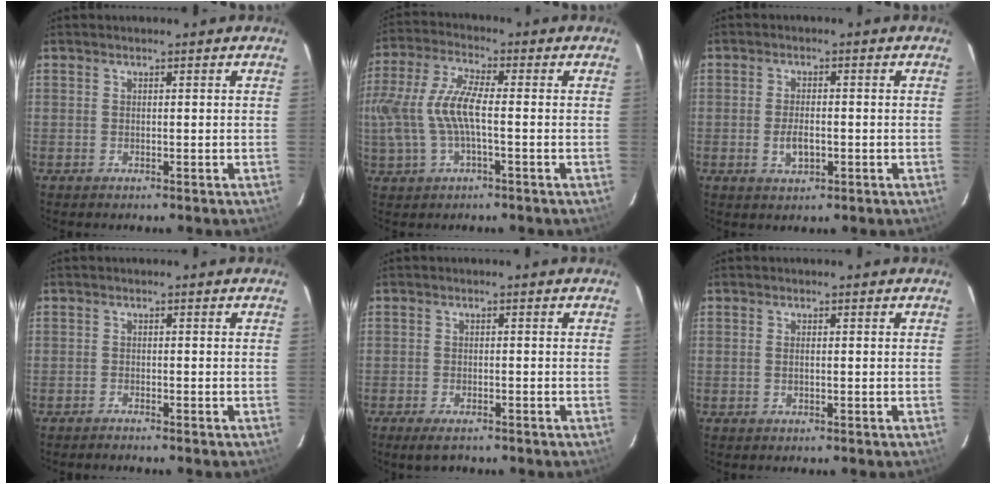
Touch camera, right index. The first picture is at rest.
{"total": 11.2, "force": [-1.2, 3.7, 10.5], "torque": [-0.224, 0.004, -0.020]}
{"total": 4.0, "force": [-1.0, 2.0, 3.3], "torque": [-0.066, -0.003, -0.016]}
{"total": 1.1, "force": [-1.1, 0.0, 0.1], "torque": [-0.013, -0.001, -0.020]}
{"total": 3.7, "force": [-2.8, 1.4, 2.0], "torque": [-0.050, -0.012, -0.049]}
{"total": 0.9, "force": [0.0, 0.3, 0.8], "torque": [-0.016, 0.001, -0.002]}